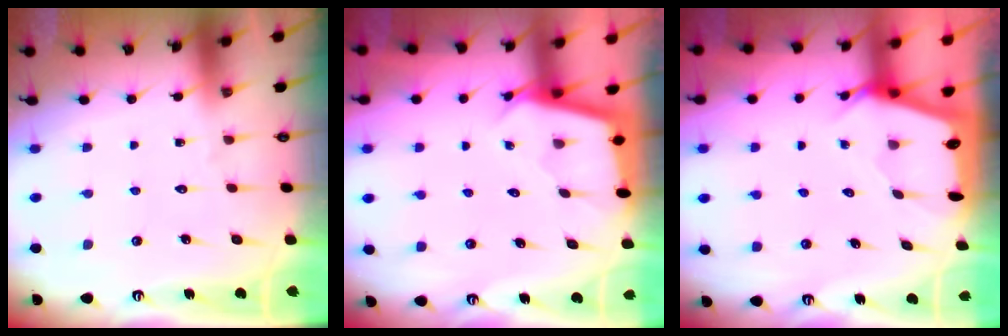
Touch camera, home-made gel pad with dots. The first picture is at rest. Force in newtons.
{"total": 2.4, "press": 2.4, "slide": 0.2}
{"total": 2.5, "press": 2.5, "slide": 0.3}